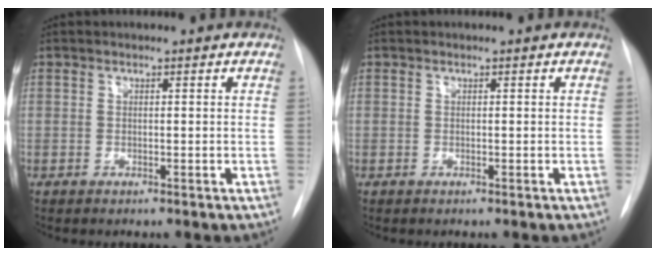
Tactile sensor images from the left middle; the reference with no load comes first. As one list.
[{"total": 0.0}]